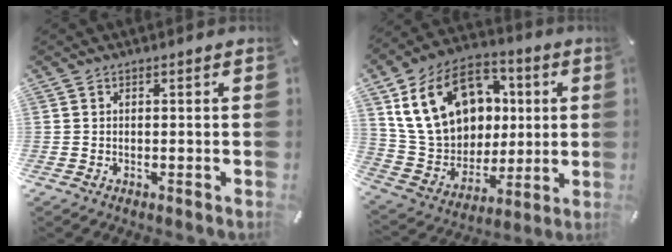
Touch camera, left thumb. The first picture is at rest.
{"total": 21.6, "force": [5.9, 17.0, 11.9], "torque": [-0.224, -0.005, 0.121]}